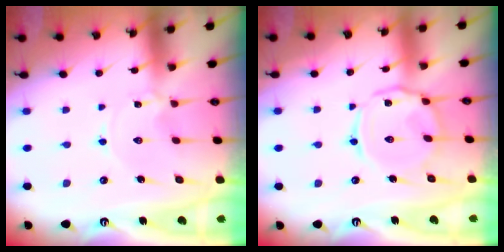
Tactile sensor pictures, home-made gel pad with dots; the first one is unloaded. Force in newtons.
{"total": 9.5, "press": 9.5, "slide": 0.5}